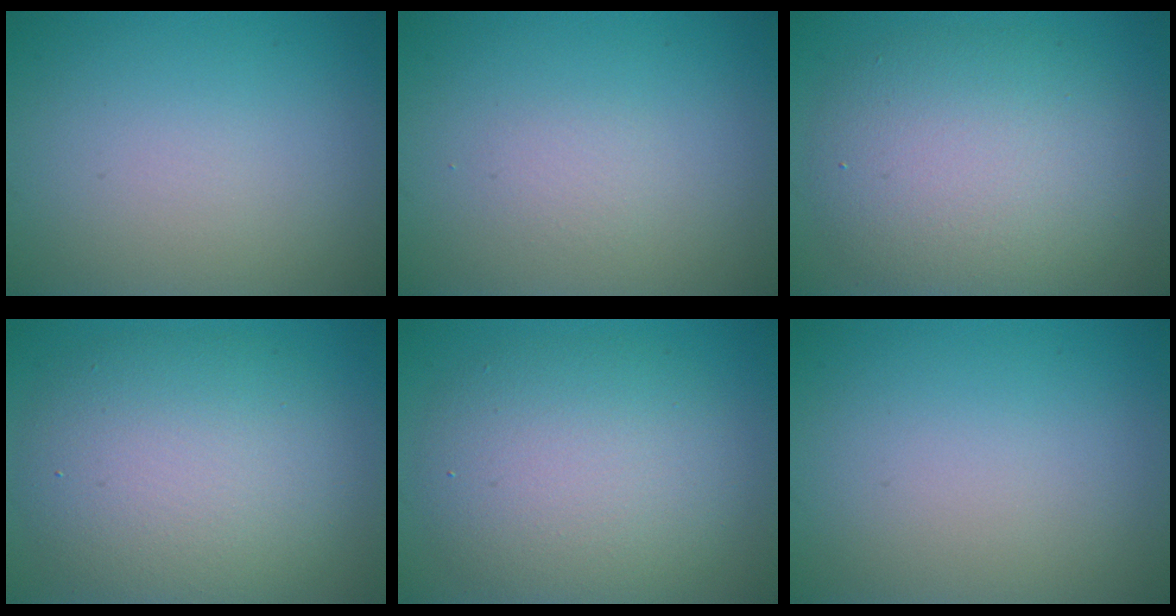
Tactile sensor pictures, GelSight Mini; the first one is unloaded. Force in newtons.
{"total": 0.9, "press": 0.9, "slide": 0.0}
{"total": 7.4, "press": 7.4, "slide": 0.6}
{"total": 8.5, "press": 8.5, "slide": 0.5}
{"total": 7.0, "press": 7.0, "slide": 0.4}
{"total": 0.0}